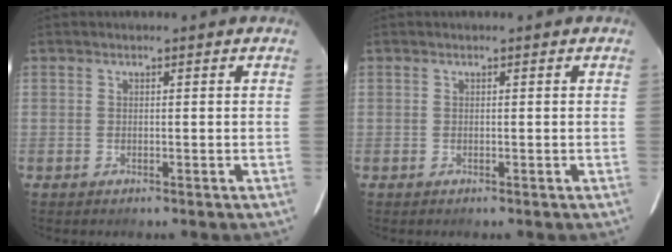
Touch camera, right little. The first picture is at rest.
{"total": 0.0}